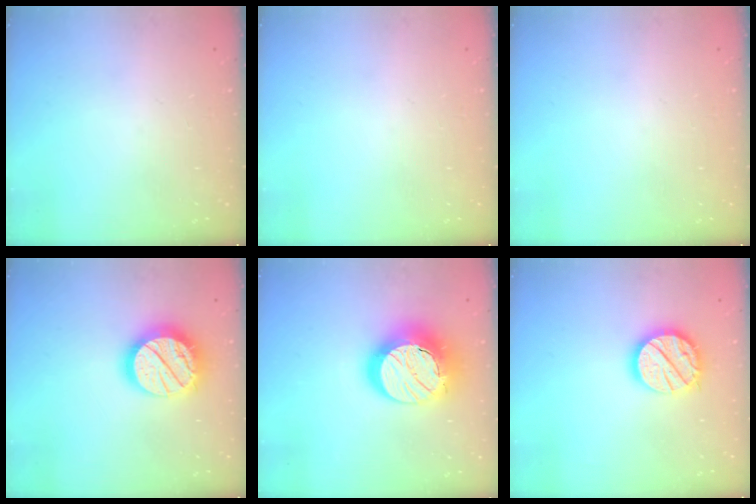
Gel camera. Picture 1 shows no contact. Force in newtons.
{"total": 0.0}
{"total": 0.0}
{"total": 20.0, "press": 20.0, "slide": 1.5}
{"total": 20.3, "press": 20.2, "slide": 1.6}
{"total": 16.3, "press": 16.3, "slide": 1.1}